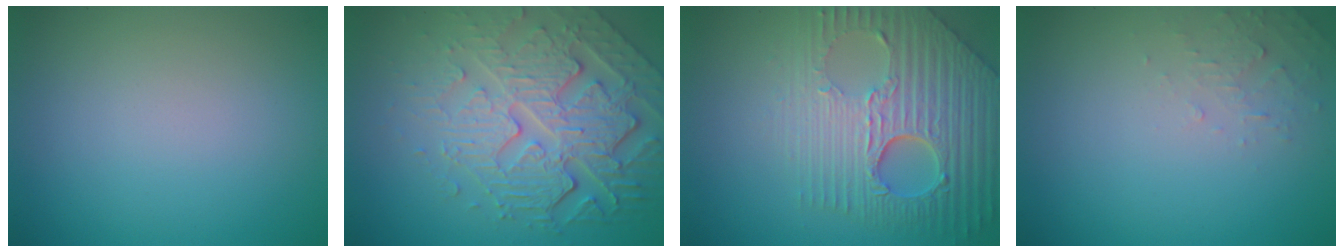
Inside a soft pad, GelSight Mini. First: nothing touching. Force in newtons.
{"total": 7.6, "press": 5.4, "slide": 5.4}
{"total": 8.4, "press": 5.9, "slide": 6.0}
{"total": 1.4, "press": 1.4, "slide": 0.2}